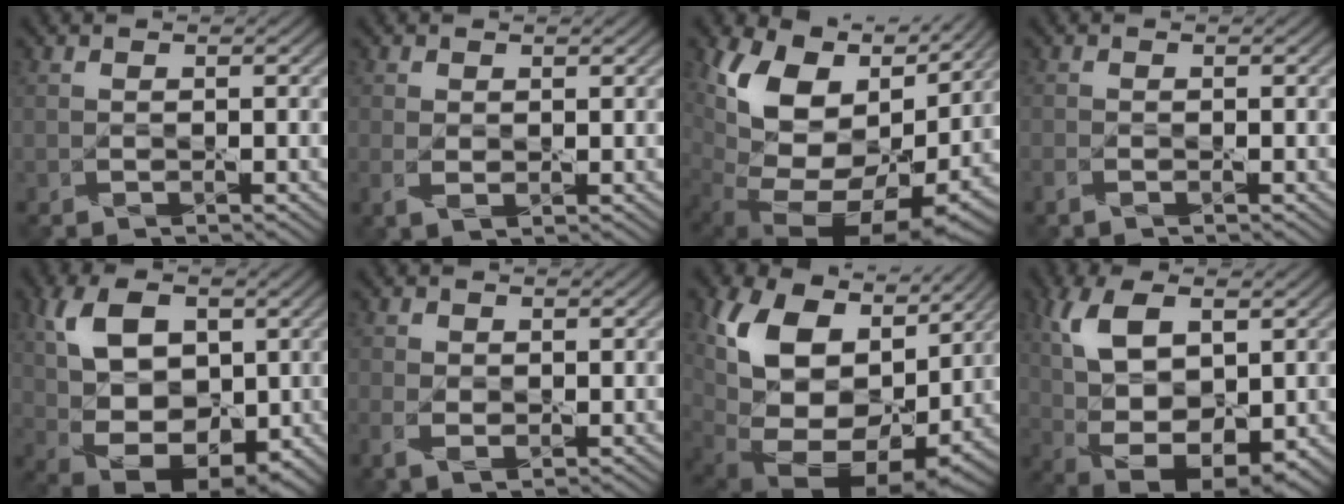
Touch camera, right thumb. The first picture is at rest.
{"total": 1.6, "force": [0.5, 1.0, 1.1], "torque": [-0.026, -0.003, 0.012]}
{"total": 17.4, "force": [5.0, 11.9, 11.7], "torque": [-0.197, -0.010, 0.123]}
{"total": 1.4, "force": [-1.0, 0.6, 0.8], "torque": [-0.028, -0.005, -0.023]}
{"total": 12.3, "force": [3.0, 7.6, 9.3], "torque": [-0.187, 0.005, 0.055]}
{"total": 2.3, "force": [0.3, 1.8, 1.5], "torque": [-0.037, -0.002, 0.004]}
{"total": 17.8, "force": [4.3, 13.1, 11.4], "torque": [-0.213, -0.021, 0.112]}
{"total": 12.7, "force": [3.1, 6.3, 10.6], "torque": [-0.218, -0.004, 0.062]}